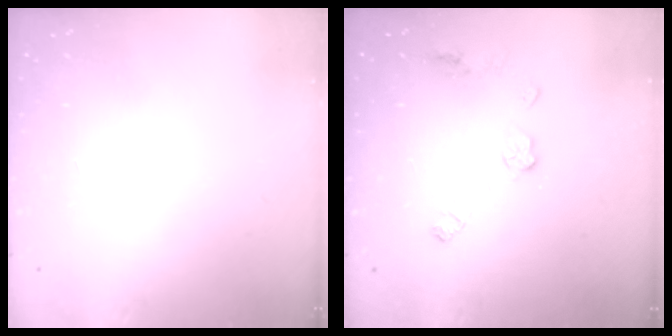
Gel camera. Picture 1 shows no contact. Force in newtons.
{"total": 7.8, "press": 7.8, "slide": 0.5}